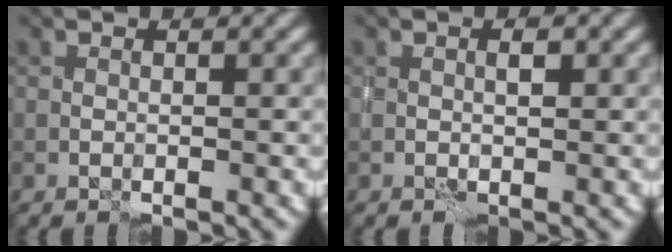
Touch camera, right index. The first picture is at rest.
{"total": 1.0, "force": [0.2, 0.3, 0.9], "torque": [-0.014, 0.002, 0.003]}